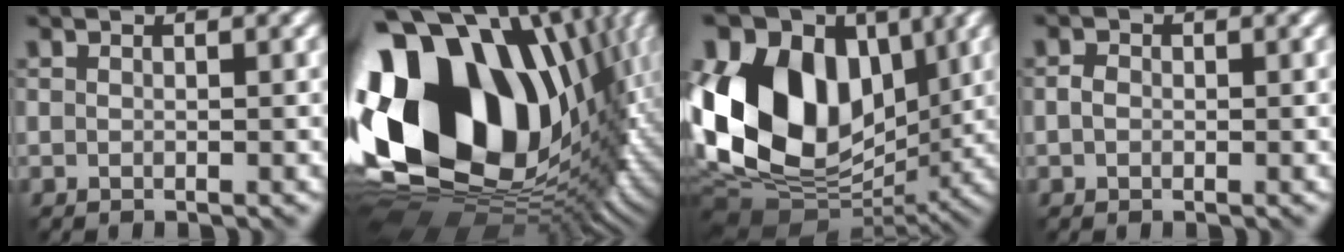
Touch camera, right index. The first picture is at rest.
{"total": 22.0, "force": [1.4, 15.1, 15.9], "torque": [-0.309, -0.062, 0.054]}
{"total": 16.8, "force": [2.6, 11.9, 11.5], "torque": [-0.229, 0.020, 0.033]}
{"total": 0.7, "force": [0.0, 0.6, 0.4], "torque": [-0.009, 0.006, -0.005]}